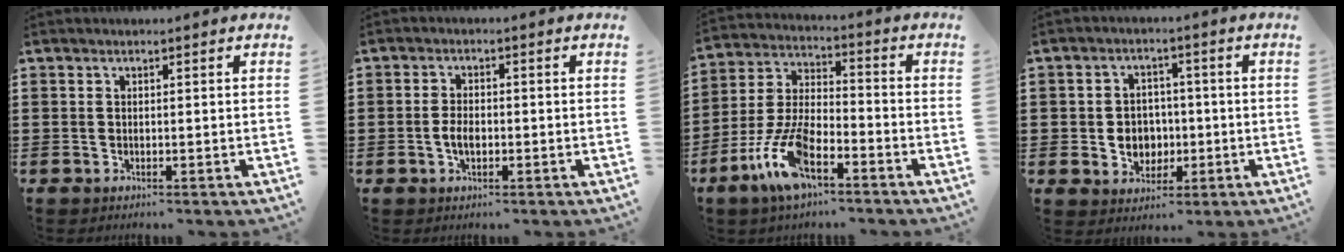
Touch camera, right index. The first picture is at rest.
{"total": 3.0, "force": [-0.6, 1.5, 2.5], "torque": [-0.055, -0.001, -0.013]}
{"total": 10.2, "force": [-5.9, 3.2, 7.6], "torque": [-0.191, -0.011, -0.118]}
{"total": 4.9, "force": [-0.6, 4.4, 2.0], "torque": [-0.035, 0.004, -0.015]}